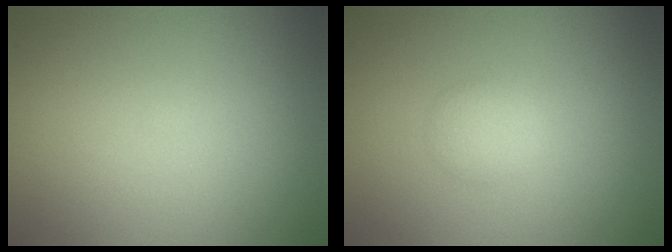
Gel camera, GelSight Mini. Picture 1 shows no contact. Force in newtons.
{"total": 1.5, "press": 1.5, "slide": 0.1}